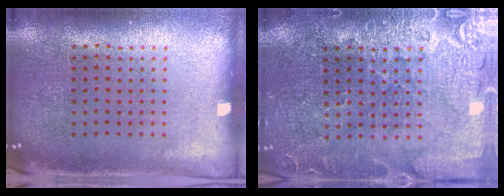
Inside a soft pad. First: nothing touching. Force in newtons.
{"total": 3.5, "press": 3.4, "slide": 0.9}